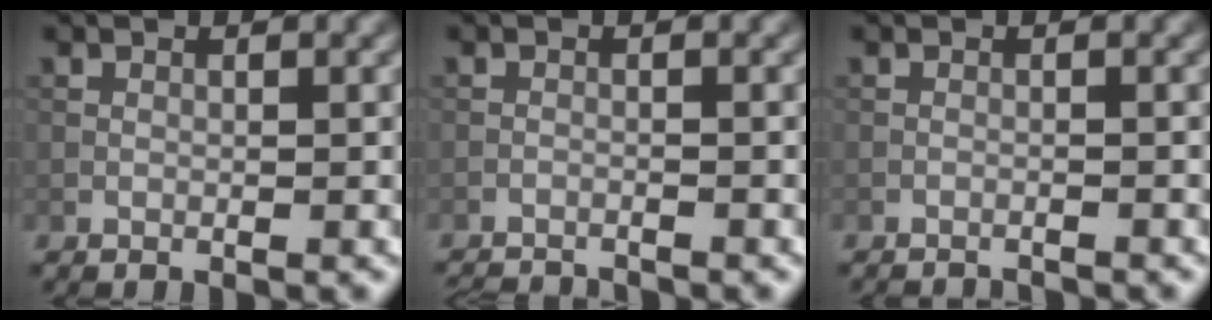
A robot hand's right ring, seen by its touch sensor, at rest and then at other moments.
{"total": 4.0, "force": [-3.9, 0.4, 0.7], "torque": [-0.017, -0.013, -0.063]}
{"total": 3.0, "force": [-2.9, 0.3, 0.5], "torque": [-0.008, 0.002, -0.041]}